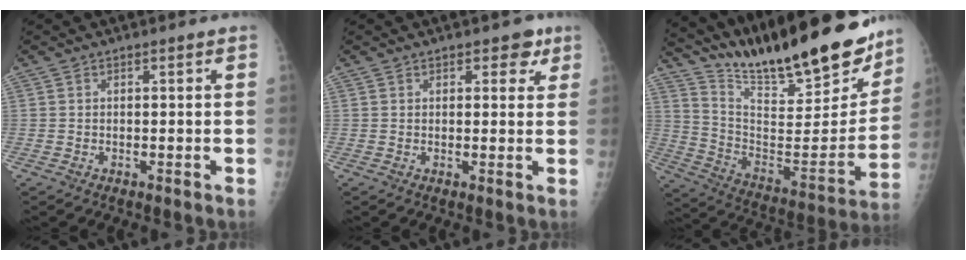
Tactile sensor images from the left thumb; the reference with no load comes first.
{"total": 3.5, "force": [2.0, 2.1, 2.0], "torque": [0.000, -0.005, 0.021]}
{"total": 27.5, "force": [22.9, 5.6, 14.1], "torque": [-0.198, -0.121, 0.358]}